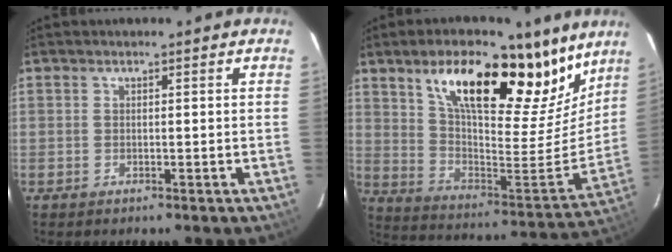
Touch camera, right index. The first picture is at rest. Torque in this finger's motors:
{"motor_torque": [0.72, 0.63, 1.05, 0.21]}